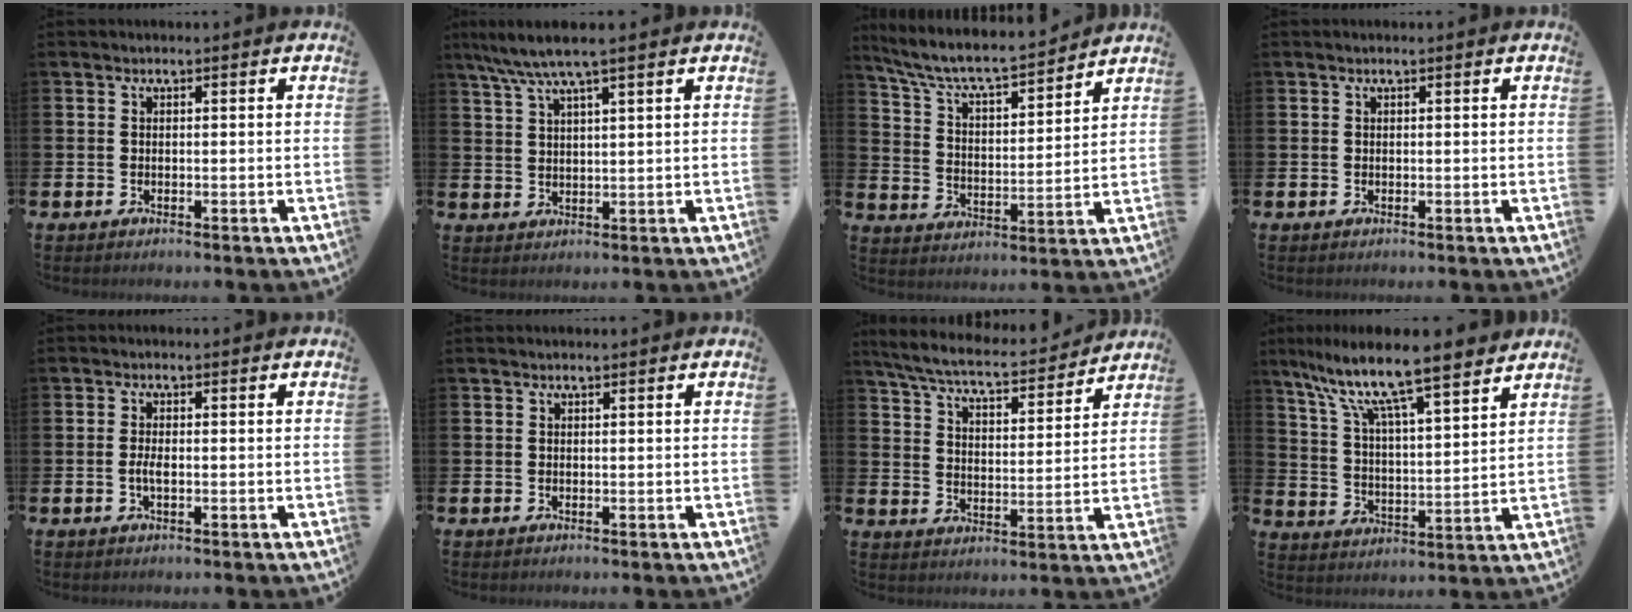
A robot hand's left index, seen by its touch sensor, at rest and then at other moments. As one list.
[{"total": 5.6, "force": [4.5, 0.3, 3.4], "torque": [-0.073, -0.009, 0.079]}, {"total": 7.4, "force": [7.0, 1.0, 2.3], "torque": [-0.078, -0.055, 0.118]}, {"total": 0.0}, {"total": 1.7, "force": [-0.5, 0.6, 1.5], "torque": [-0.025, -0.001, -0.010]}, {"total": 0.0}, {"total": 6.7, "force": [6.2, 1.1, 2.2], "torque": [-0.072, -0.046, 0.104]}, {"total": 11.4, "force": [9.7, 1.7, 5.6], "torque": [-0.137, -0.061, 0.163]}]